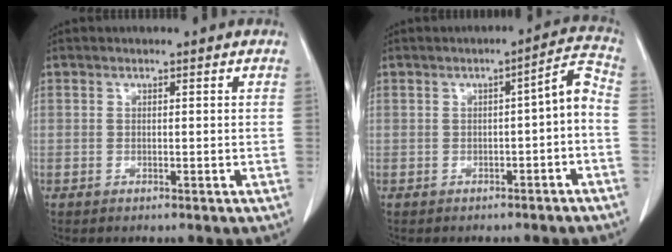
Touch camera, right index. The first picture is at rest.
{"total": 4.8, "force": [-1.6, 0.8, 4.5], "torque": [-0.057, 0.023, -0.020]}